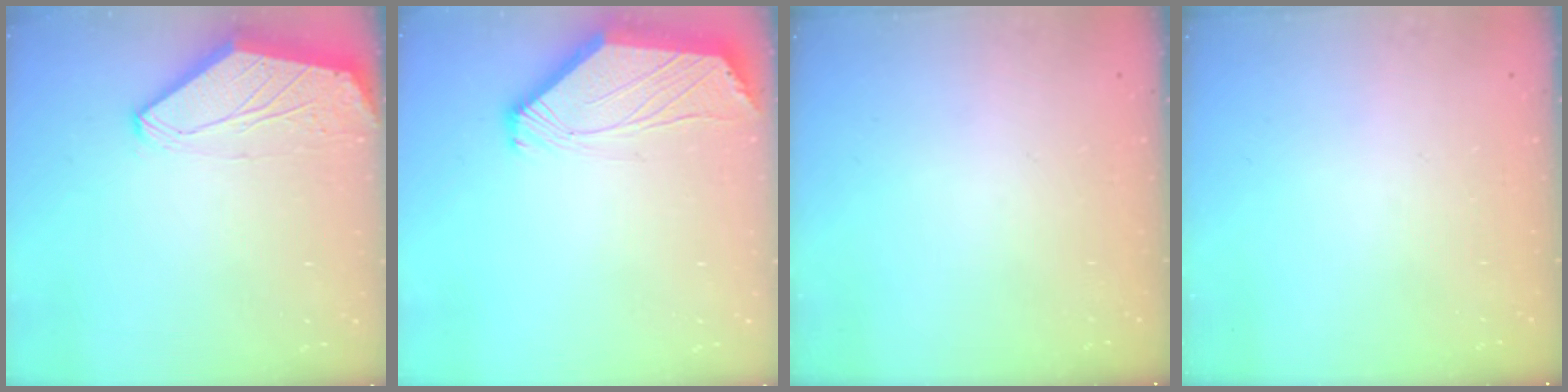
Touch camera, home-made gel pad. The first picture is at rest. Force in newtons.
{"total": 2.4, "press": 2.4, "slide": 0.6}
{"total": 0.0}
{"total": 0.0}